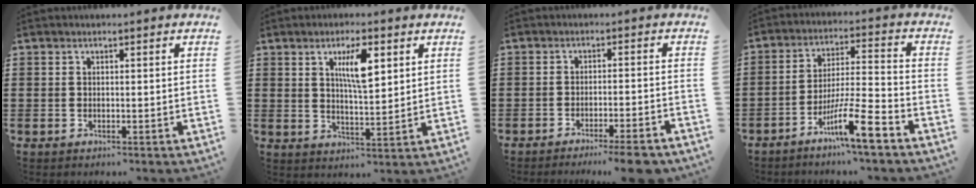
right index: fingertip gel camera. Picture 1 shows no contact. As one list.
[{"total": 6.2, "force": [2.5, 1.8, 5.3], "torque": [-0.096, 0.002, 0.038]}, {"total": 4.3, "force": [-3.7, -0.2, 2.0], "torque": [-0.032, -0.008, -0.070]}, {"total": 10.3, "force": [-6.5, 1.3, 7.9], "torque": [-0.146, 0.003, -0.120]}]